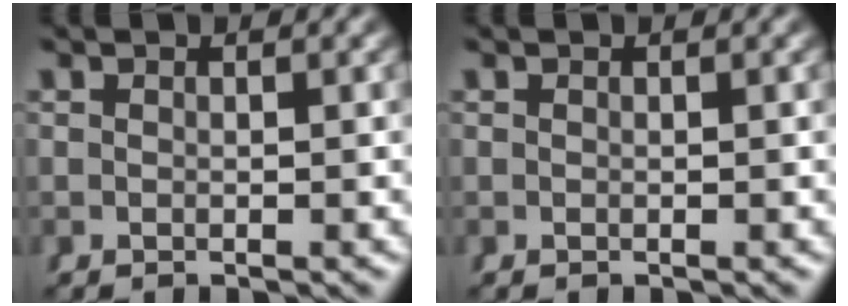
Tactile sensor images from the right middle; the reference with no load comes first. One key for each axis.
{"total": 0.0}